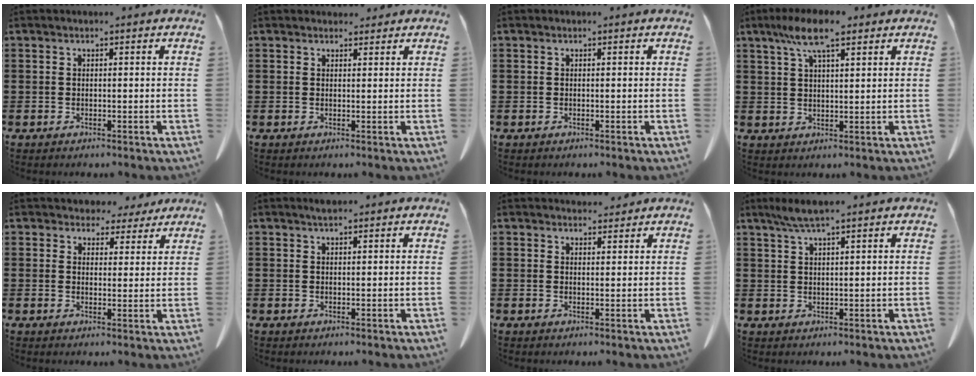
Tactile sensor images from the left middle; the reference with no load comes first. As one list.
[{"total": 1.5, "force": [1.4, 0.6, 0.2], "torque": [0.001, 0.000, 0.025]}, {"total": 0.0}, {"total": 7.2, "force": [4.5, 1.6, 5.3], "torque": [-0.113, 0.006, 0.078]}, {"total": 4.1, "force": [3.7, 1.7, 0.4], "torque": [-0.006, -0.010, 0.067]}, {"total": 1.0, "force": [0.9, 0.2, 0.5], "torque": [-0.010, 0.001, 0.016]}, {"total": 2.3, "force": [2.2, 0.6, 0.2], "torque": [-0.001, -0.003, 0.041]}, {"total": 3.4, "force": [2.4, 0.3, 2.5], "torque": [-0.052, 0.003, 0.043]}]